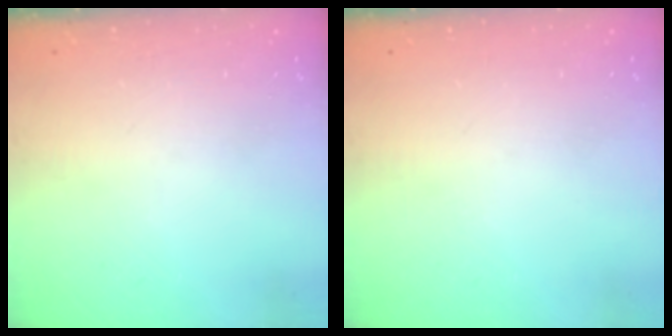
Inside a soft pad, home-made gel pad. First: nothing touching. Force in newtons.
{"total": 0.0}